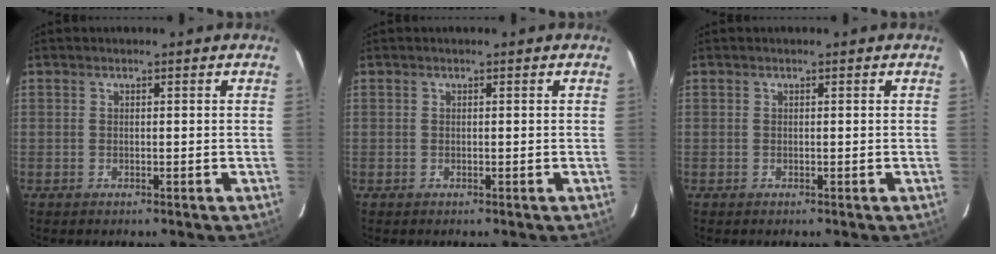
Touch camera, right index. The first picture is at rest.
{"total": 0.0}
{"total": 0.0}